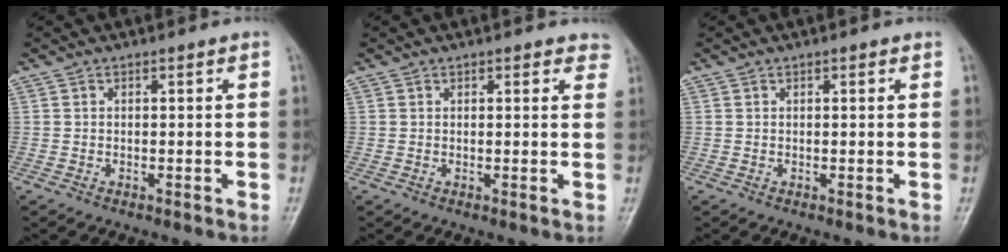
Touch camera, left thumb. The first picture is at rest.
{"total": 2.8, "force": [2.2, 1.4, 1.2], "torque": [0.017, -0.003, 0.016]}
{"total": 0.5, "force": [0.3, 0.2, 0.4], "torque": [-0.006, -0.001, 0.002]}